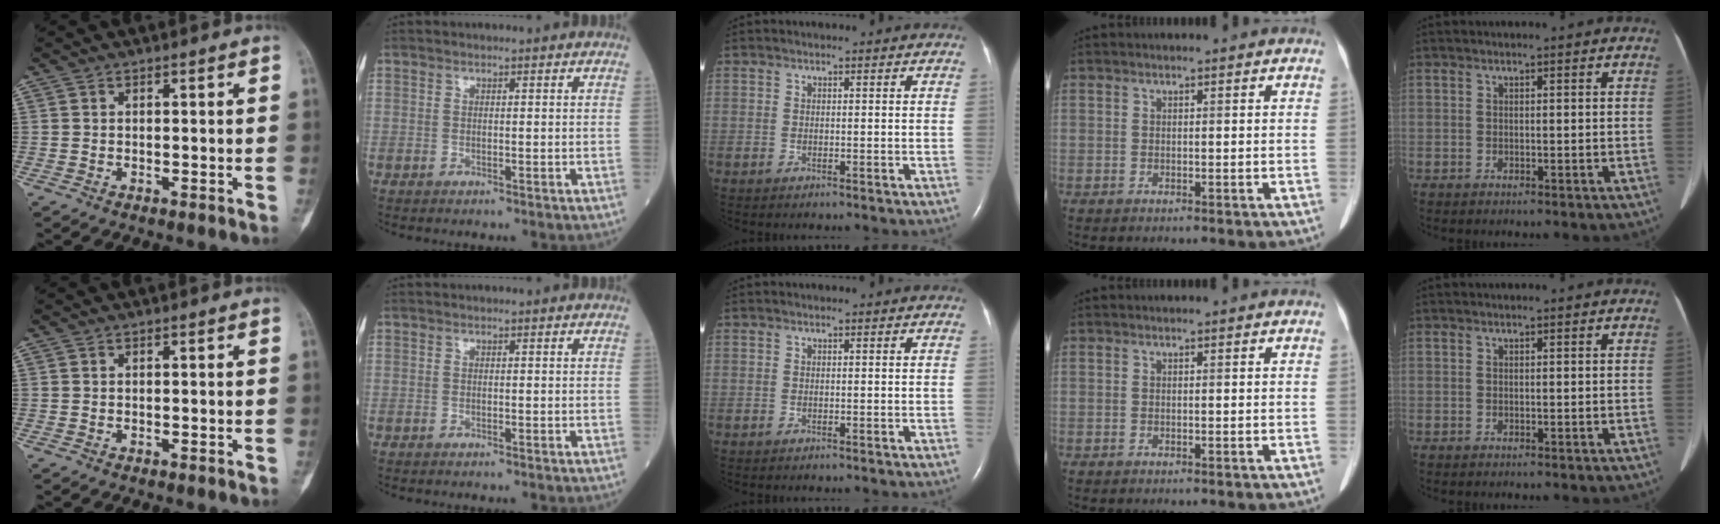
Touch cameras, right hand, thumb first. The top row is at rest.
{}